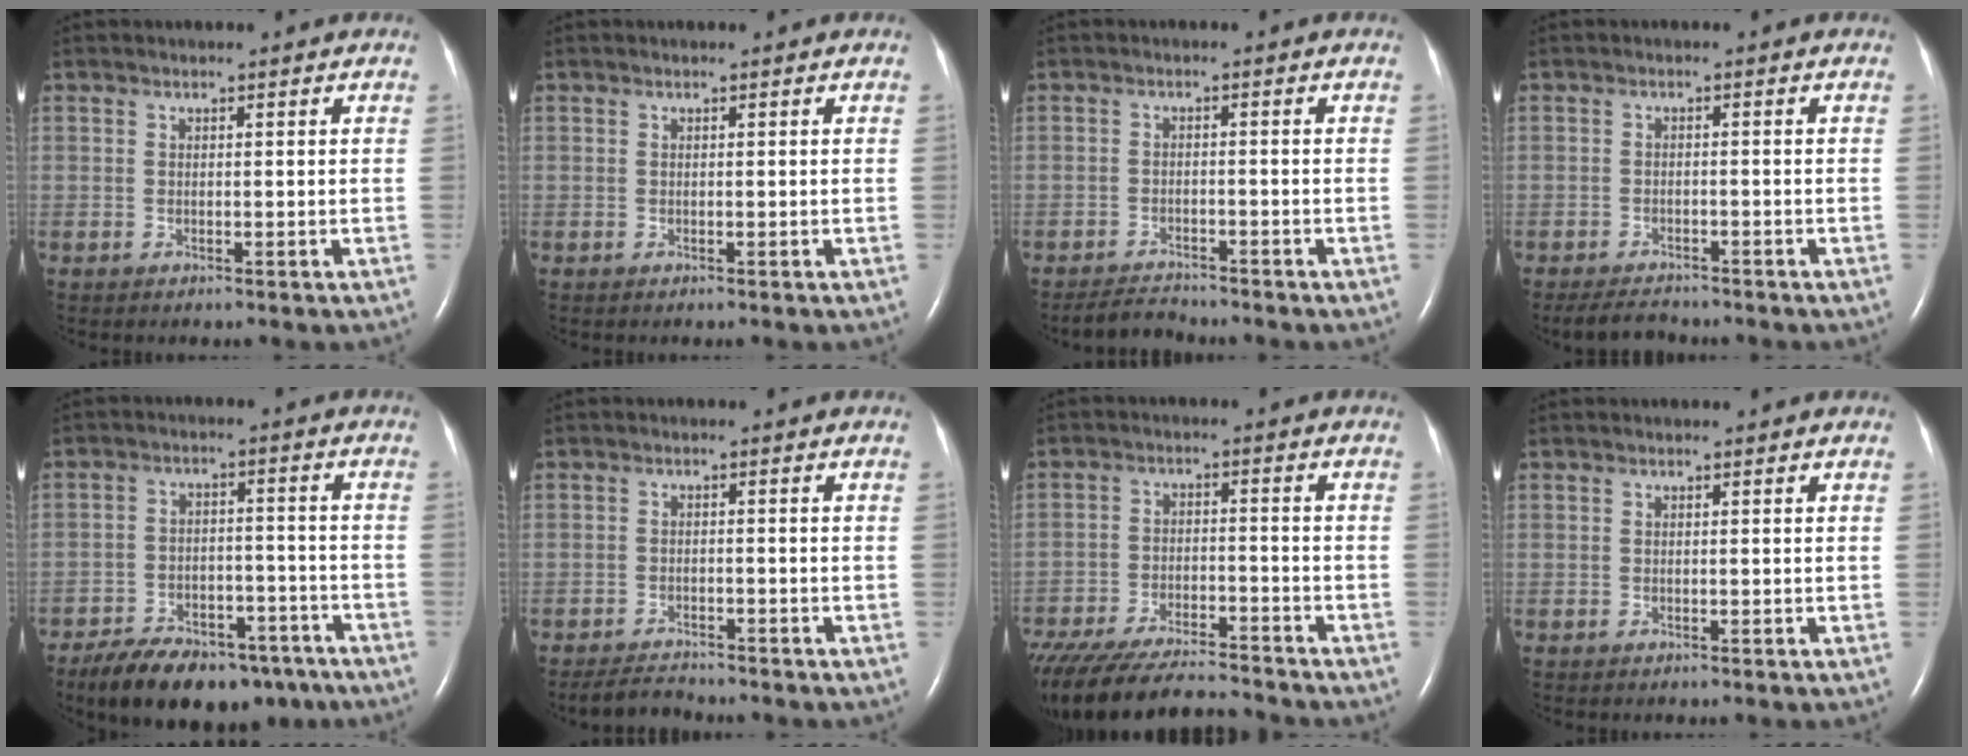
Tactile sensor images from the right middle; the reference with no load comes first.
{"total": 0.0}
{"total": 2.9, "force": [-2.9, 0.3, 0.1], "torque": [-0.010, -0.014, -0.050]}
{"total": 4.1, "force": [-3.8, 1.0, 1.1], "torque": [-0.024, -0.013, -0.061]}
{"total": 15.8, "force": [-11.9, 7.3, 7.4], "torque": [-0.124, 0.009, -0.175]}
{"total": 3.0, "force": [-3.0, 0.3, 0.2], "torque": [-0.011, -0.015, -0.052]}
{"total": 17.0, "force": [-15.3, 3.0, 6.8], "torque": [-0.148, -0.027, -0.237]}
{"total": 0.0}